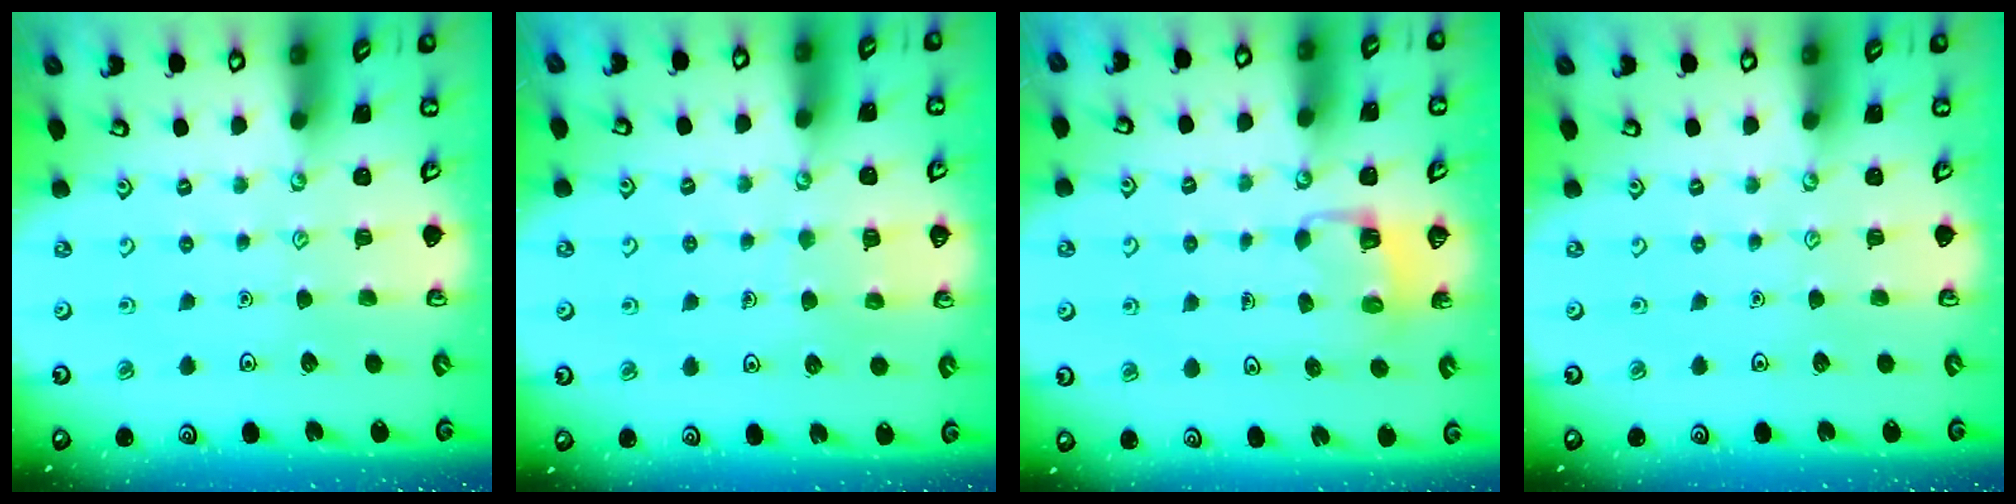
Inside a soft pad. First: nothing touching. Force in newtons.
{"total": 4.3, "press": 4.3, "slide": 0.4}
{"total": 3.3, "press": 3.3, "slide": 0.2}
{"total": 0.0}